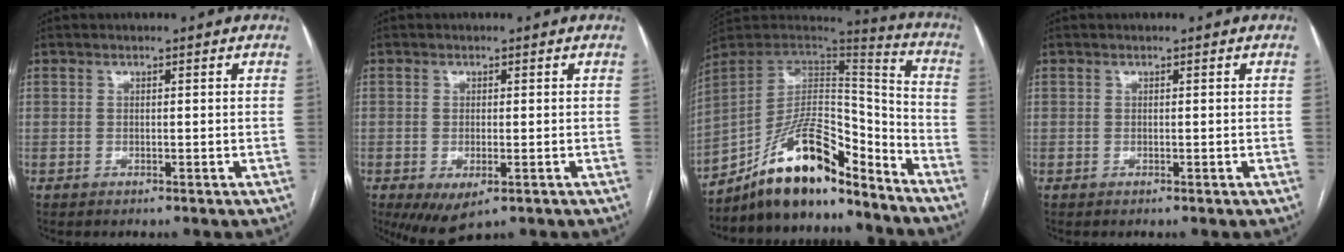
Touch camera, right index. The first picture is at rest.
{"total": 5.3, "force": [-2.5, 2.0, 4.2], "torque": [-0.064, -0.014, -0.029]}
{"total": 17.2, "force": [-13.8, 4.6, 9.2], "torque": [-0.148, 0.039, -0.241]}
{"total": 0.0}